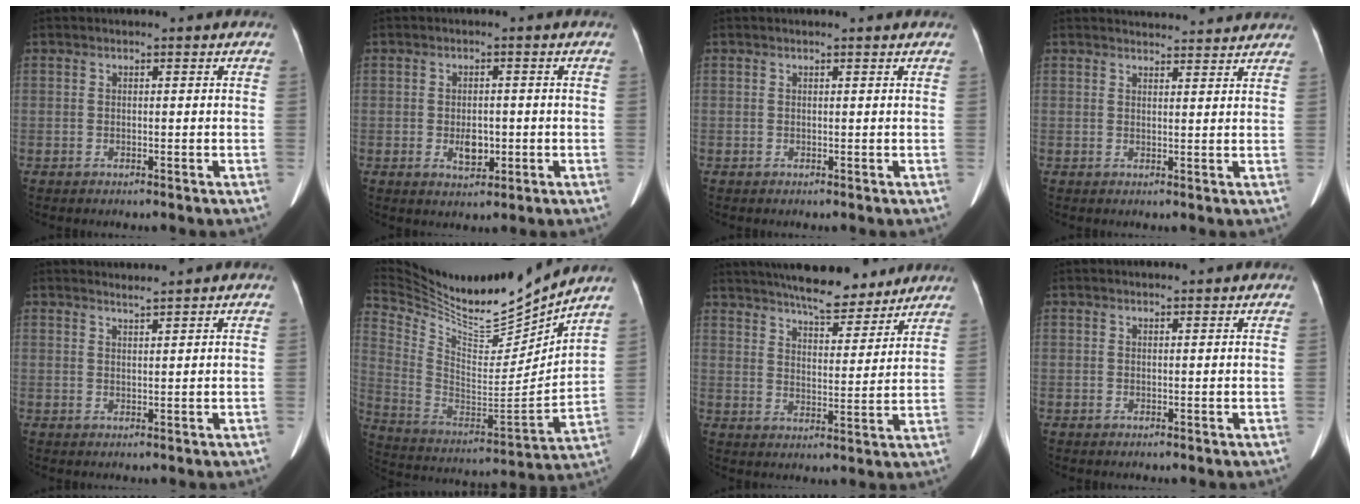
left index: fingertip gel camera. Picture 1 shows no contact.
{"total": 3.2, "force": [-0.7, 1.9, 2.5], "torque": [-0.044, -0.001, -0.003]}
{"total": 1.2, "force": [1.1, 0.4, 0.3], "torque": [-0.010, 0.019, 0.012]}
{"total": 8.1, "force": [7.9, 1.0, 1.4], "torque": [-0.015, 0.017, 0.087]}
{"total": 1.5, "force": [1.3, -0.6, -0.1], "torque": [-0.009, -0.004, 0.029]}
{"total": 21.9, "force": [20.3, 1.7, 8.1], "torque": [-0.167, -0.052, 0.348]}
{"total": 16.0, "force": [14.0, 3.4, 6.9], "torque": [-0.108, 0.012, 0.206]}
{"total": 1.1, "force": [1.0, 0.2, 0.4], "torque": [-0.008, 0.011, 0.017]}